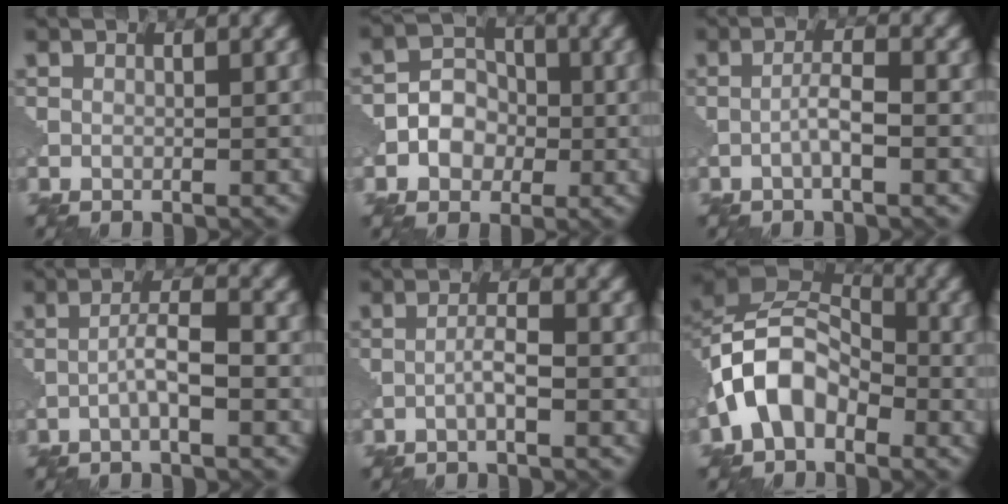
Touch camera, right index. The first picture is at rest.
{"total": 3.3, "force": [-0.9, 2.8, 1.6], "torque": [-0.016, 0.007, -0.020]}
{"total": 2.2, "force": [-0.7, 0.3, 2.1], "torque": [-0.039, 0.008, -0.017]}
{"total": 2.9, "force": [-0.8, 0.4, 2.8], "torque": [-0.051, 0.010, -0.020]}
{"total": 1.9, "force": [-0.7, 0.2, 1.8], "torque": [-0.035, 0.007, -0.016]}
{"total": 7.7, "force": [-2.6, 5.2, 5.1], "torque": [-0.090, 0.017, -0.066]}